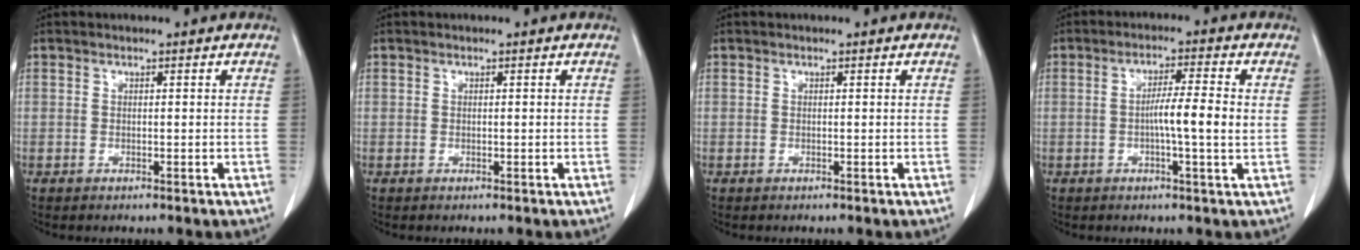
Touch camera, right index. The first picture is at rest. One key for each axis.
{"total": 0.0}
{"total": 0.0}
{"total": 6.2, "fx": -0.3, "fy": -0.2, "fz": 6.1, "tx": -0.103, "ty": 0.003, "tz": -0.009}